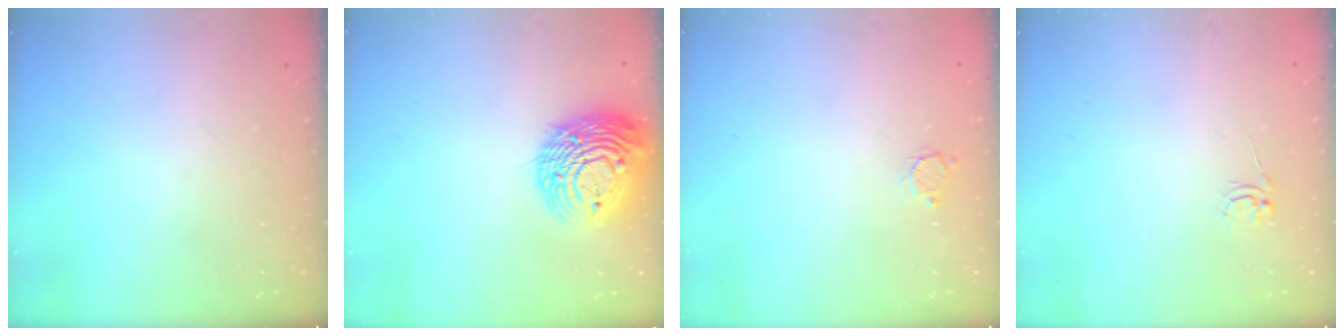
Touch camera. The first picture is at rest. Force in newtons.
{"total": 16.6, "press": 16.5, "slide": 2.2}
{"total": 2.8, "press": 2.8, "slide": 0.3}
{"total": 2.5, "press": 2.5, "slide": 0.2}